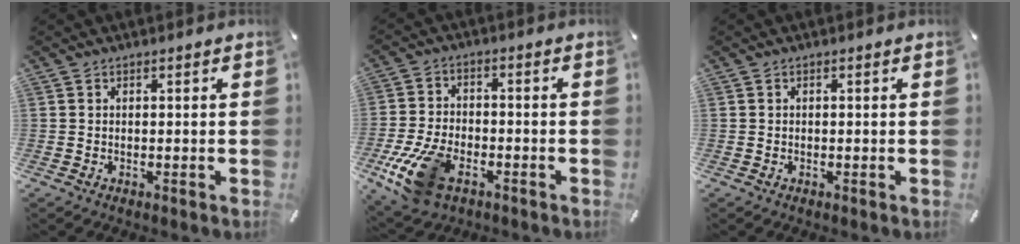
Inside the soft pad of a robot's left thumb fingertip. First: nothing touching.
{"total": 14.0, "force": [-6.4, 8.1, 9.5], "torque": [-0.201, 0.019, -0.109]}
{"total": 0.0}